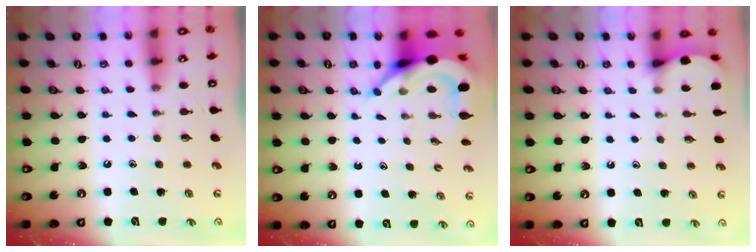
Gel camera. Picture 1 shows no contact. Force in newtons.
{"total": 7.4, "press": 7.3, "slide": 1.0}
{"total": 2.2, "press": 2.2, "slide": 0.2}